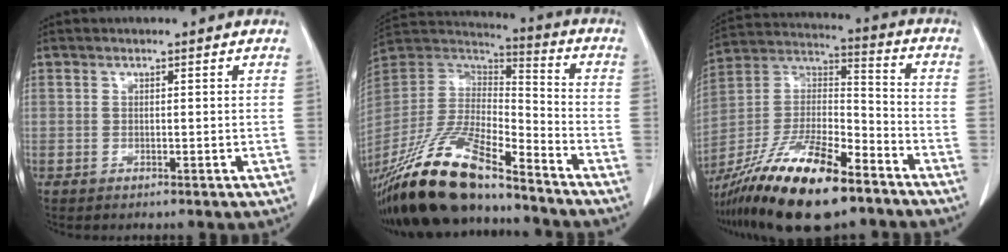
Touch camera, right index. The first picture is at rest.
{"total": 21.9, "force": [-17.2, 4.7, 12.6], "torque": [-0.274, -0.022, -0.323]}
{"total": 20.4, "force": [-14.4, 3.9, 13.9], "torque": [-0.292, -0.018, -0.262]}